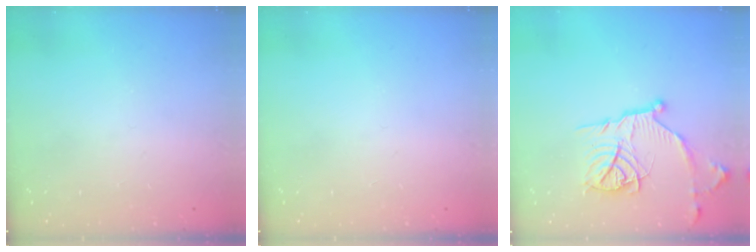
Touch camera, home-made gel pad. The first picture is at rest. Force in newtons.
{"total": 0.0}
{"total": 15.2, "press": 15.2, "slide": 1.1}